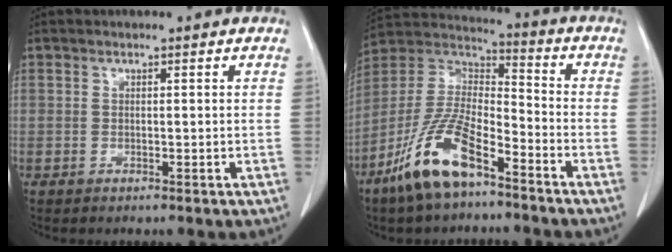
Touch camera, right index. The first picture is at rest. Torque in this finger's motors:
{"motor_torque": [1.13, -1.01, 0.79, 0.21]}